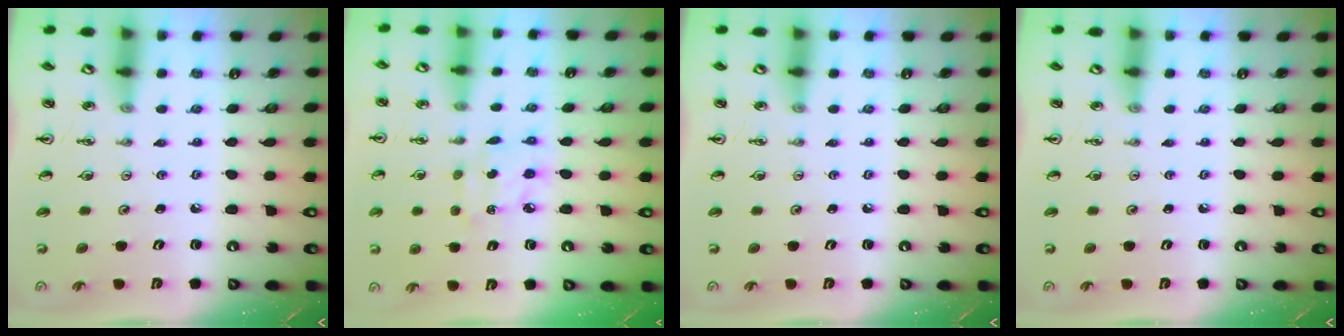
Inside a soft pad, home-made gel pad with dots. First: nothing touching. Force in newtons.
{"total": 5.2, "press": 5.2, "slide": 0.2}
{"total": 0.0}
{"total": 0.0}